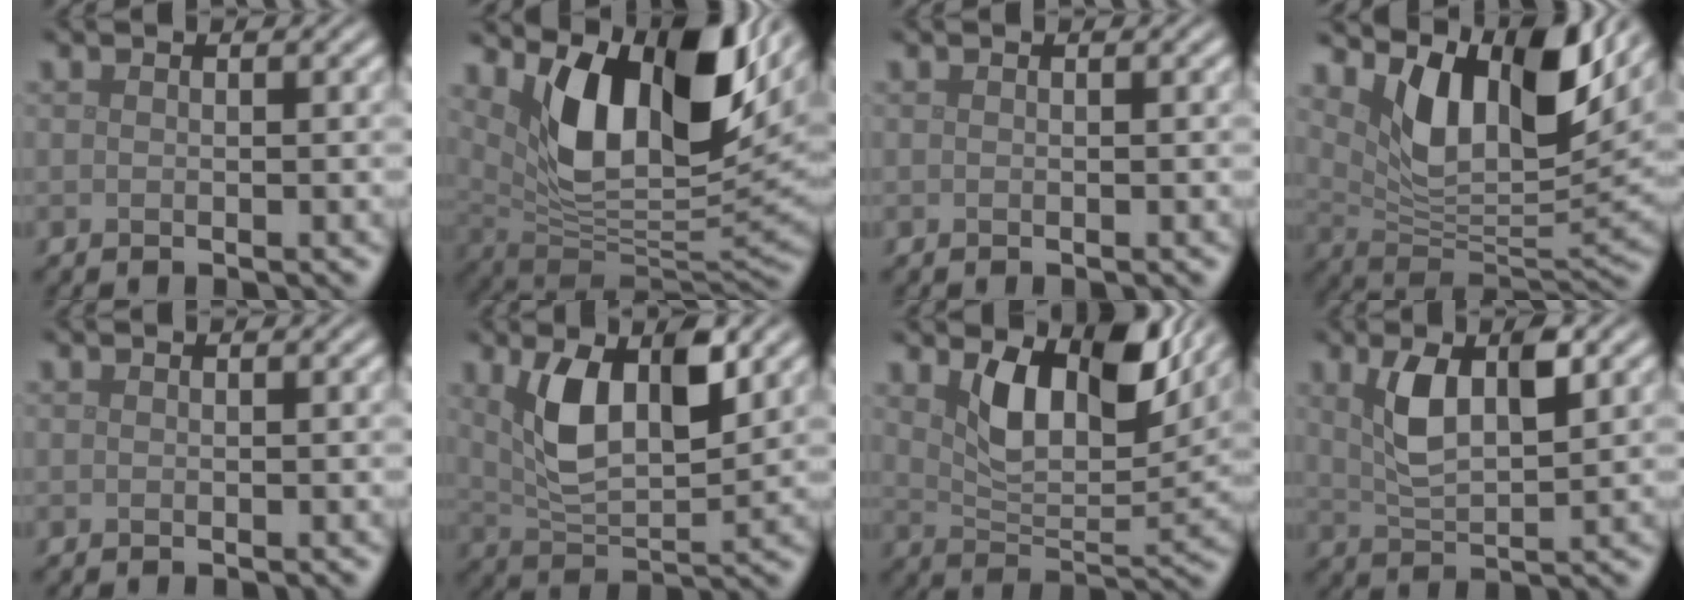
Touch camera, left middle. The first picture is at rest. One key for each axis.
{"total": 11.7, "fx": 4.8, "fy": 5.2, "fz": 9.3, "tx": -0.155, "ty": -0.011, "tz": 0.091}
{"total": 0.0}
{"total": 9.9, "fx": 5.0, "fy": 4.2, "fz": 7.5, "tx": -0.124, "ty": -0.008, "tz": 0.090}
{"total": 0.0}
{"total": 7.0, "fx": 2.3, "fy": 3.1, "fz": 5.8, "tx": -0.116, "ty": 0.000, "tz": 0.046}
{"total": 8.0, "fx": 3.4, "fy": 4.1, "fz": 5.9, "tx": -0.102, "ty": -0.012, "tz": 0.056}
{"total": 4.8, "fx": 1.8, "fy": 1.8, "fz": 4.0, "tx": -0.085, "ty": 0.003, "tz": 0.033}